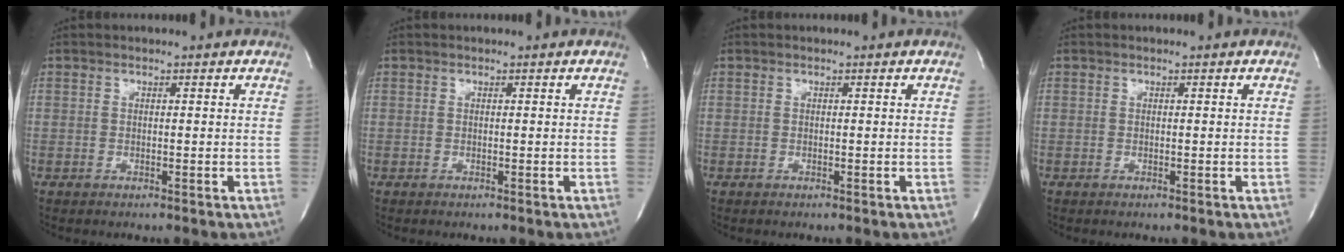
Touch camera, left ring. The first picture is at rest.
{"total": 0.0}
{"total": 0.0}
{"total": 0.0}